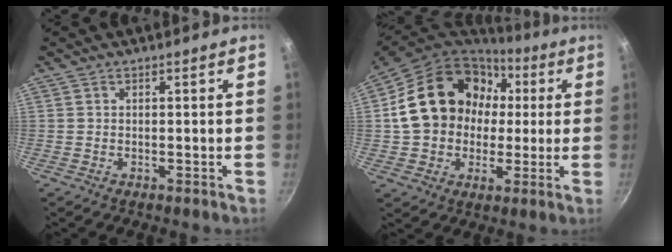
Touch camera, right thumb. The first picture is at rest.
{"total": 22.3, "force": [3.4, 17.8, 13.0], "torque": [-0.202, 0.038, 0.059]}